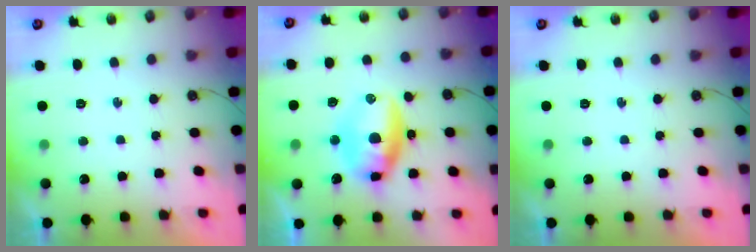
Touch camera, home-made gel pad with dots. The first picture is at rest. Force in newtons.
{"total": 11.8, "press": 11.5, "slide": 3.0}
{"total": 0.0}